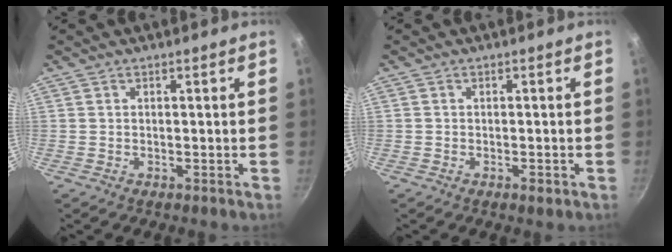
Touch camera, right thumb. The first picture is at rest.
{"total": 1.4, "force": [-0.7, 0.6, 1.1], "torque": [-0.019, 0.003, -0.012]}